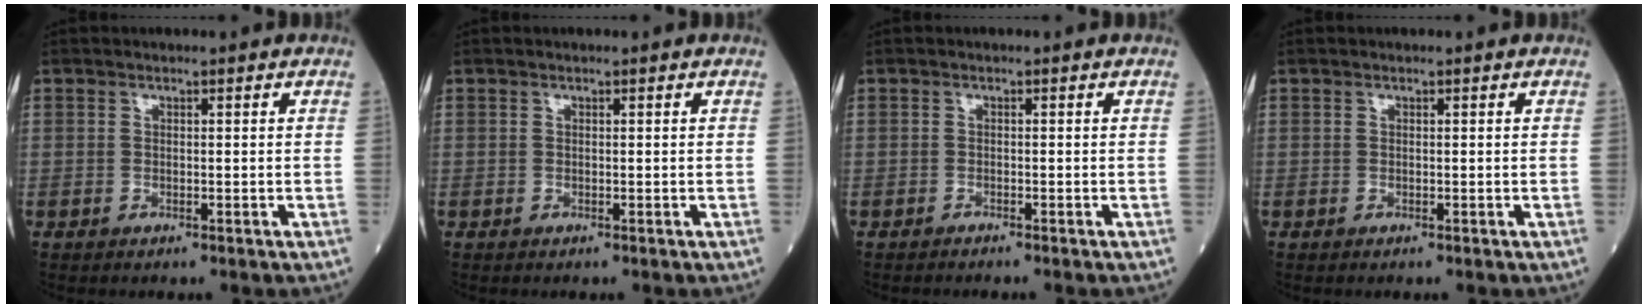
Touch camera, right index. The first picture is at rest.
{"total": 0.0}
{"total": 1.3, "force": [-1.2, -0.1, 0.5], "torque": [-0.007, 0.002, -0.016]}
{"total": 0.0}